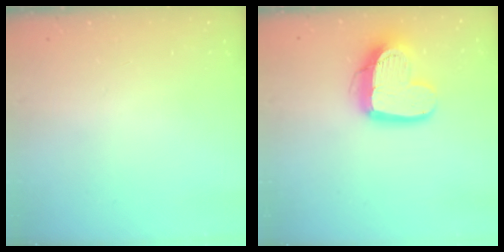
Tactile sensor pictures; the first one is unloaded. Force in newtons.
{"total": 15.0, "press": 14.9, "slide": 1.3}